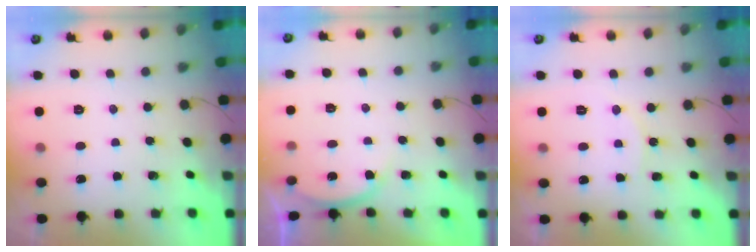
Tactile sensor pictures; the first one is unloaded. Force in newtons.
{"total": 3.4, "press": 3.4, "slide": 0.5}
{"total": 6.6, "press": 6.6, "slide": 0.1}